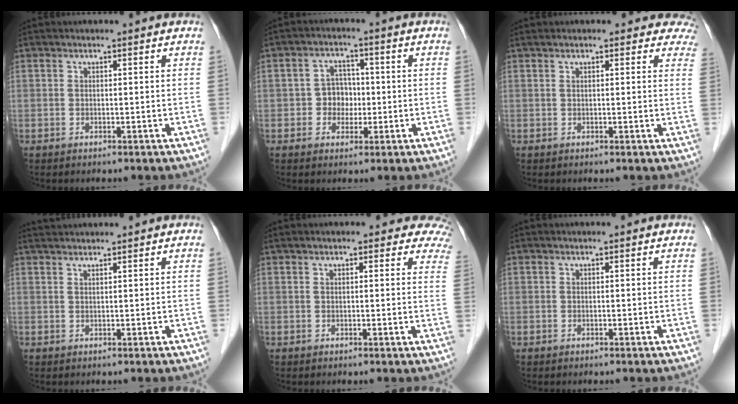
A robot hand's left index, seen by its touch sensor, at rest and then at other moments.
{"total": 4.3, "force": [-0.6, 3.8, 2.0], "torque": [-0.034, 0.014, -0.011]}
{"total": 5.6, "force": [4.6, 1.8, 2.6], "torque": [-0.011, 0.009, 0.031]}
{"total": 3.3, "force": [3.1, -0.1, 1.3], "torque": [-0.017, 0.027, 0.054]}
{"total": 7.1, "force": [5.7, 2.3, 3.5], "torque": [-0.020, 0.005, 0.039]}
{"total": 0.0}